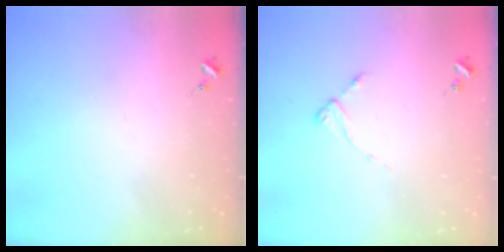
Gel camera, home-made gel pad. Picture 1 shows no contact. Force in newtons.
{"total": 2.7, "press": 2.7, "slide": 0.3}